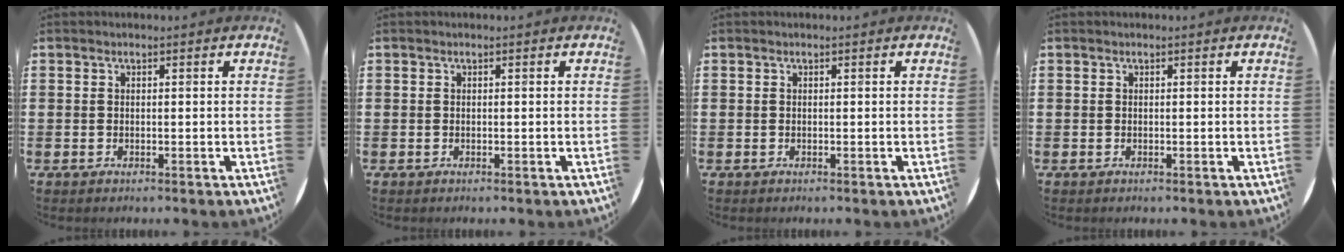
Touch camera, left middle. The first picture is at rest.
{"total": 0.0}
{"total": 0.0}
{"total": 0.0}